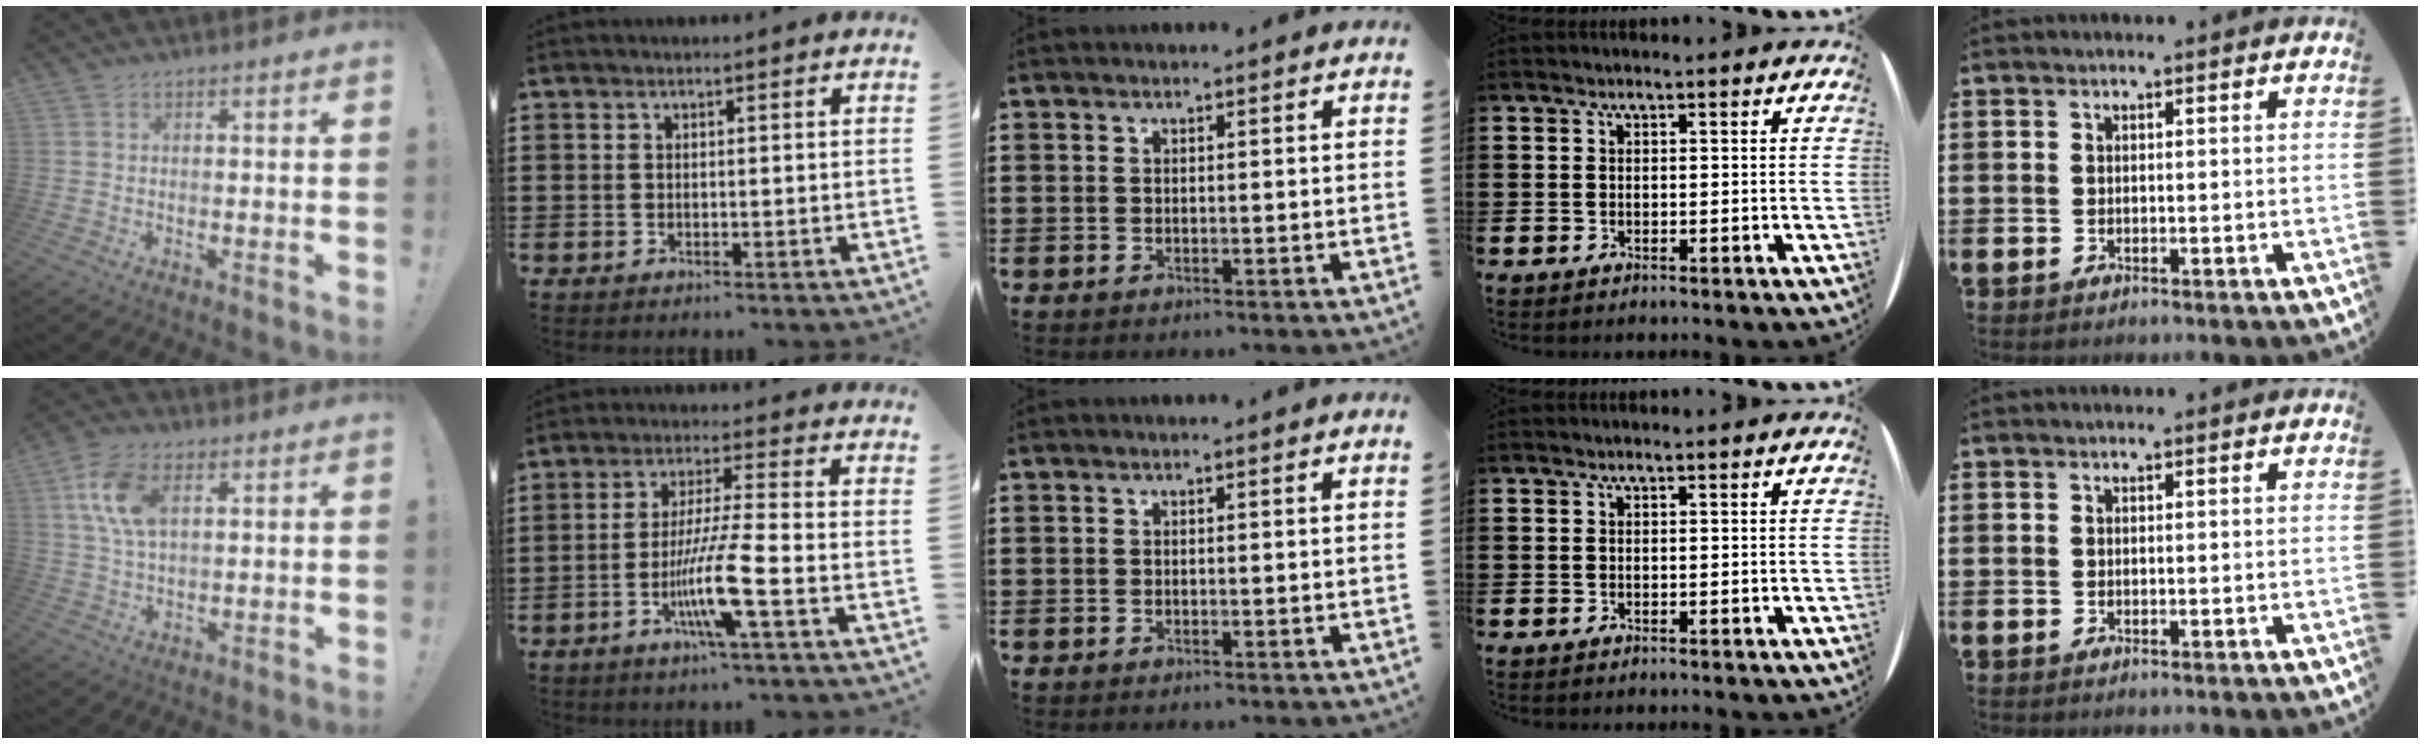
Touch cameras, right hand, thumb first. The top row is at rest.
{"thumb": {"total": 10.6, "force": [3.7, 5.8, 8.0], "torque": [-0.172, 0.004, 0.067]}, "index": {"total": 9.5, "force": [-3.7, 0.2, 8.7], "torque": [-0.170, -0.013, -0.072]}}